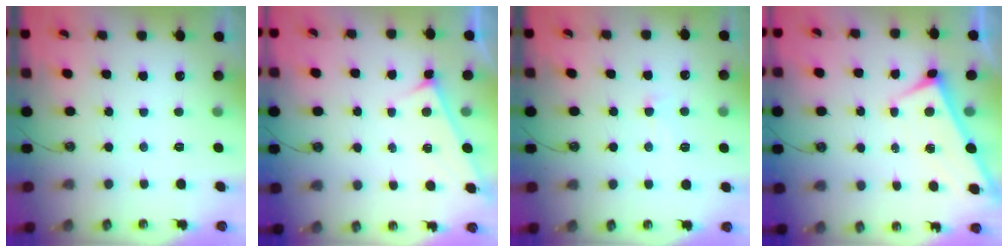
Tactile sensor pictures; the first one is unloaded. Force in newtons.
{"total": 4.7, "press": 4.7, "slide": 0.2}
{"total": 0.7, "press": 0.1, "slide": 0.7}
{"total": 1.6, "press": 1.6, "slide": 0.1}